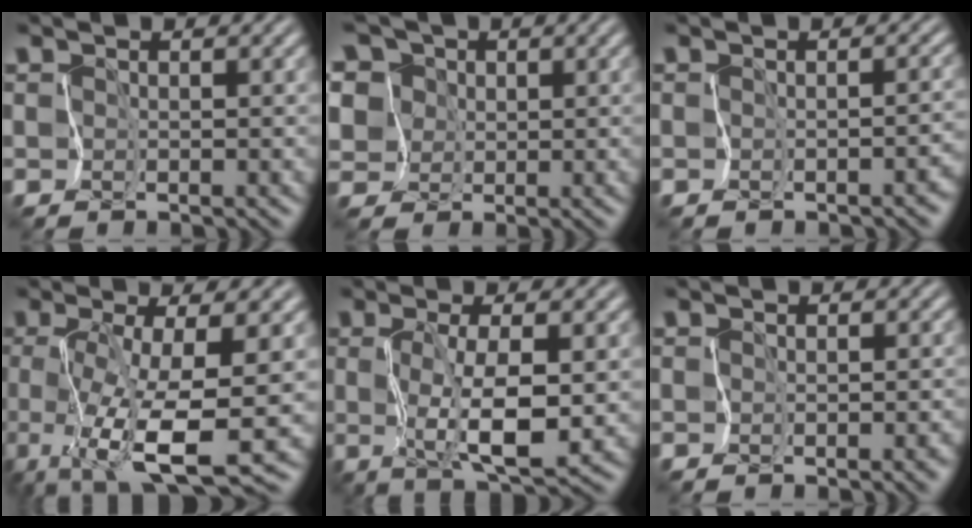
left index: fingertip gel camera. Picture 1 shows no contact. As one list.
[{"total": 12.0, "force": [5.7, 8.9, 5.6], "torque": [-0.144, 0.052, 0.068]}, {"total": 2.1, "force": [-1.5, 1.2, 0.9], "torque": [0.015, -0.004, -0.016]}, {"total": 8.3, "force": [-2.0, 1.5, 7.9], "torque": [-0.153, -0.014, -0.029]}, {"total": 4.8, "force": [-0.3, 1.1, 4.7], "torque": [-0.099, -0.007, 0.002]}, {"total": 1.9, "force": [-1.1, 1.1, 1.1], "torque": [0.007, -0.002, -0.007]}]